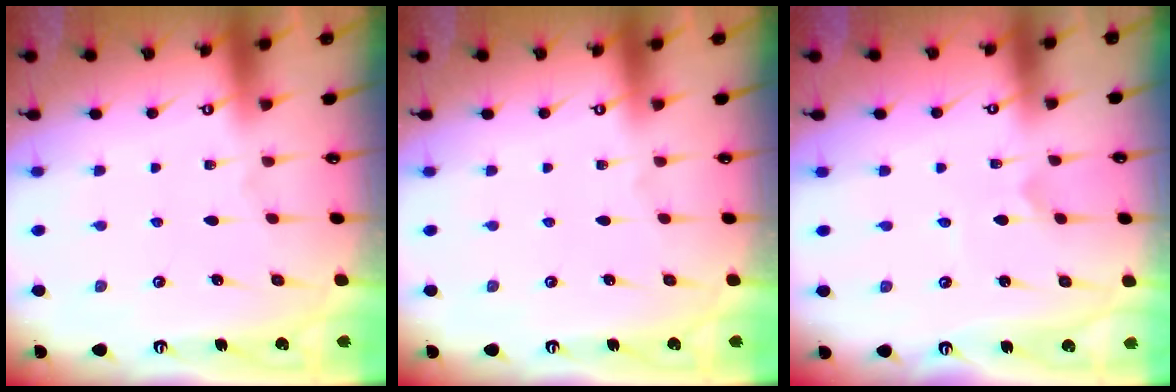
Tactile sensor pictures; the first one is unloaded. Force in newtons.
{"total": 0.0}
{"total": 0.0}